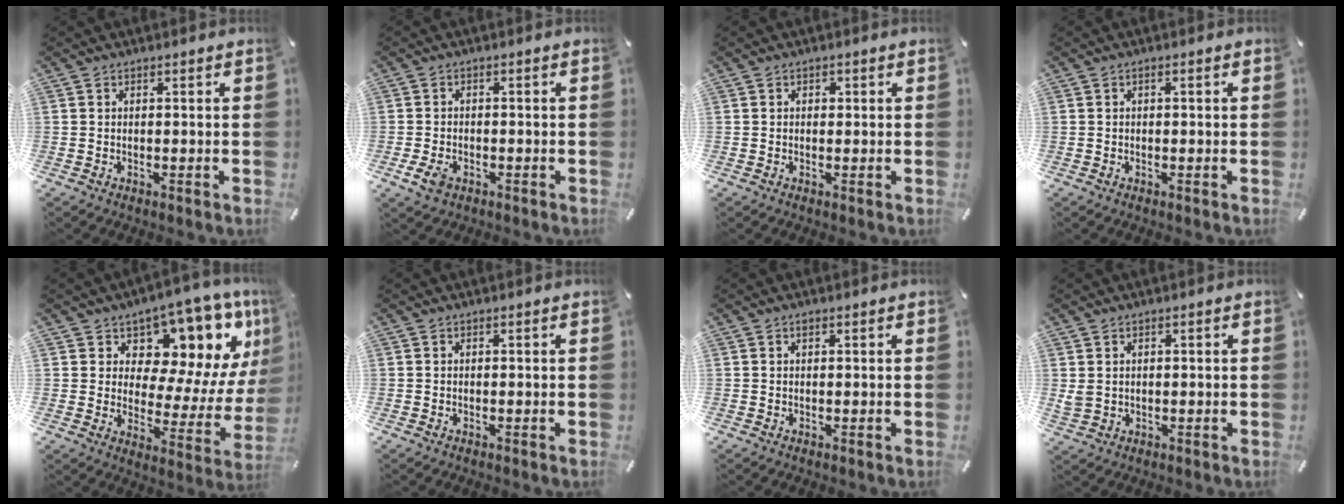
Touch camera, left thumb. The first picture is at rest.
{"total": 3.8, "force": [-1.8, 2.4, 2.3], "torque": [-0.058, 0.000, -0.036]}
{"total": 0.9, "force": [0.1, 0.8, 0.3], "torque": [-0.007, 0.004, 0.001]}
{"total": 1.0, "force": [-0.2, 0.3, 0.9], "torque": [-0.016, 0.001, -0.004]}
{"total": 11.2, "force": [7.4, 6.6, 5.2], "torque": [-0.052, -0.100, 0.119]}
{"total": 0.0}
{"total": 0.6, "force": [0.3, 0.3, 0.4], "torque": [-0.009, 0.001, 0.005]}
{"total": 2.3, "force": [0.7, 2.0, 1.0], "torque": [-0.022, 0.003, 0.013]}